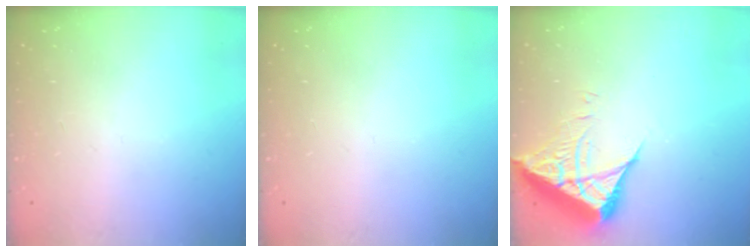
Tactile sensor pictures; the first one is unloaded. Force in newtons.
{"total": 0.0}
{"total": 7.2, "press": 7.2, "slide": 0.6}